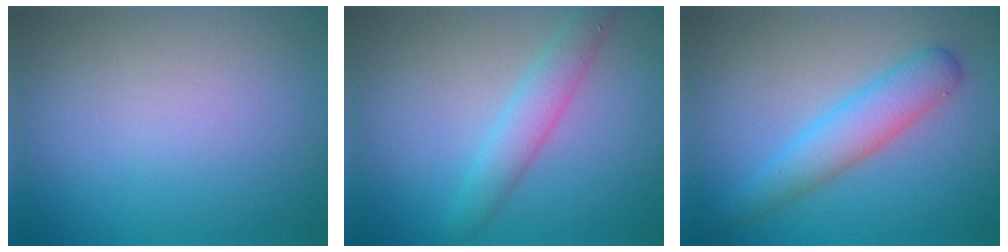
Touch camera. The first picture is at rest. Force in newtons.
{"total": 2.8, "press": 2.8, "slide": 0.0}
{"total": 4.0, "press": 4.0, "slide": 0.1}